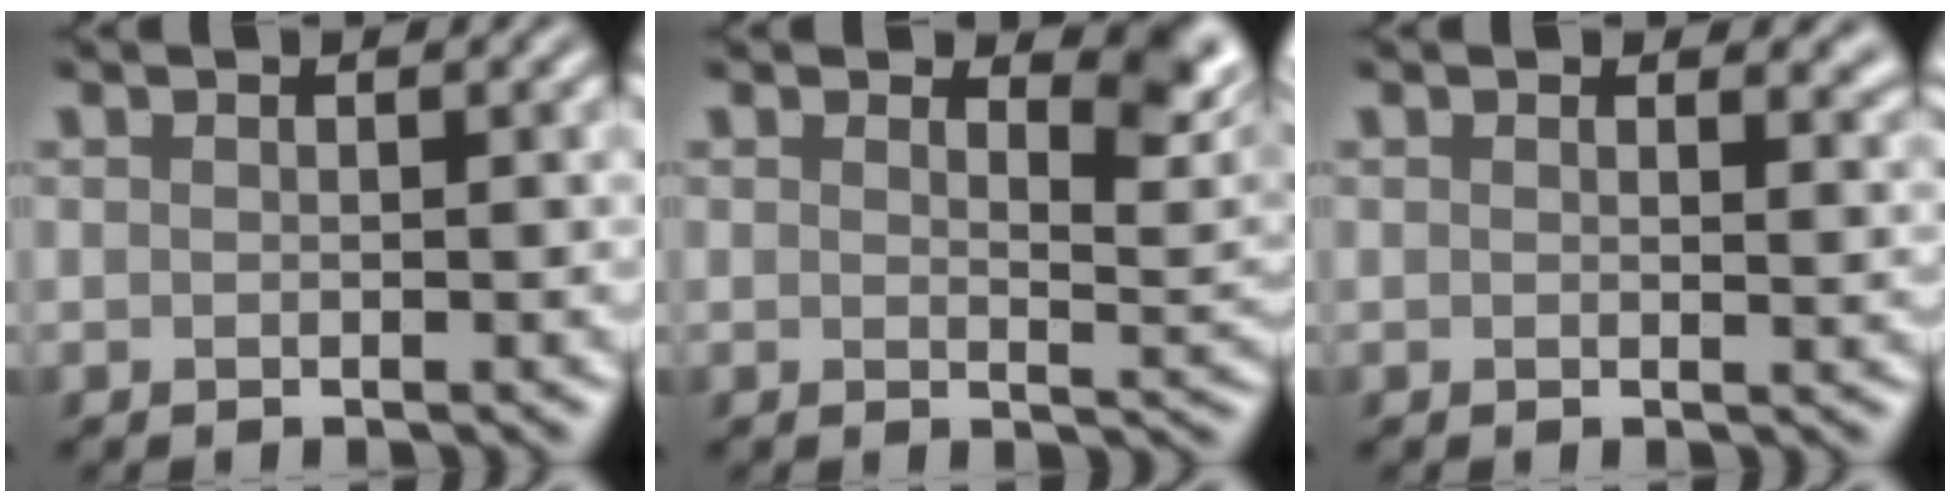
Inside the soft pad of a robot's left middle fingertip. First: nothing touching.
{"total": 3.5, "force": [2.3, 1.3, 2.2], "torque": [-0.028, -0.005, 0.027]}
{"total": 1.6, "force": [1.3, 0.7, 0.7], "torque": [-0.008, -0.006, 0.017]}